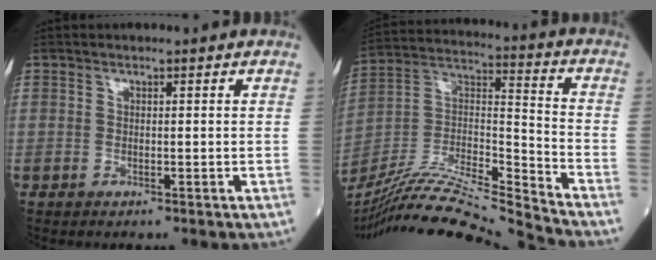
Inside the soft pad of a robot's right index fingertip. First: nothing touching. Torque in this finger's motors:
{"motor_torque": [-0.31, -0.48, 0.19, 0.11]}